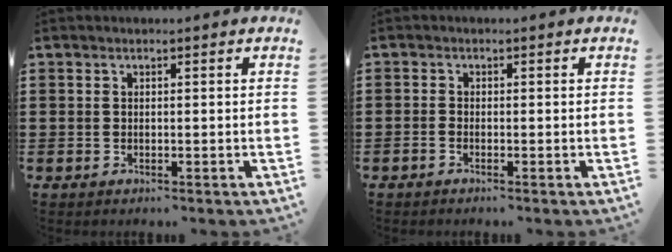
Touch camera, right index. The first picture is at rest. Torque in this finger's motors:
{"motor_torque": [0.21, 0.78, -0.23, -0.07]}